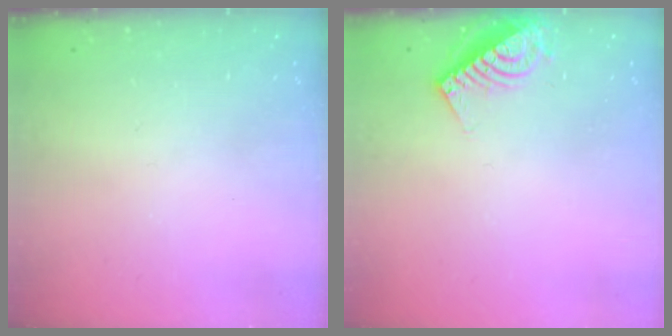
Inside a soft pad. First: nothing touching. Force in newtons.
{"total": 8.4, "press": 8.4, "slide": 0.3}